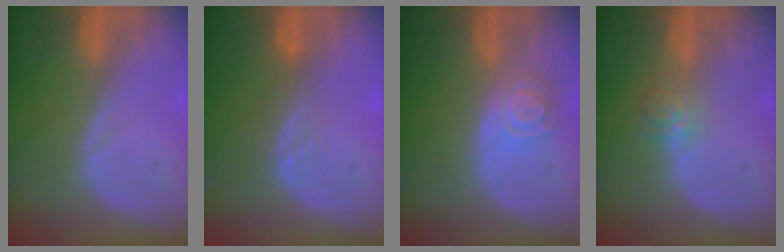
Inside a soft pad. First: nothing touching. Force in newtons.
{"total": 3.0, "press": 2.5, "slide": 1.7}
{"total": 5.3, "press": 4.7, "slide": 2.3}
{"total": 3.6, "press": 3.4, "slide": 1.2}